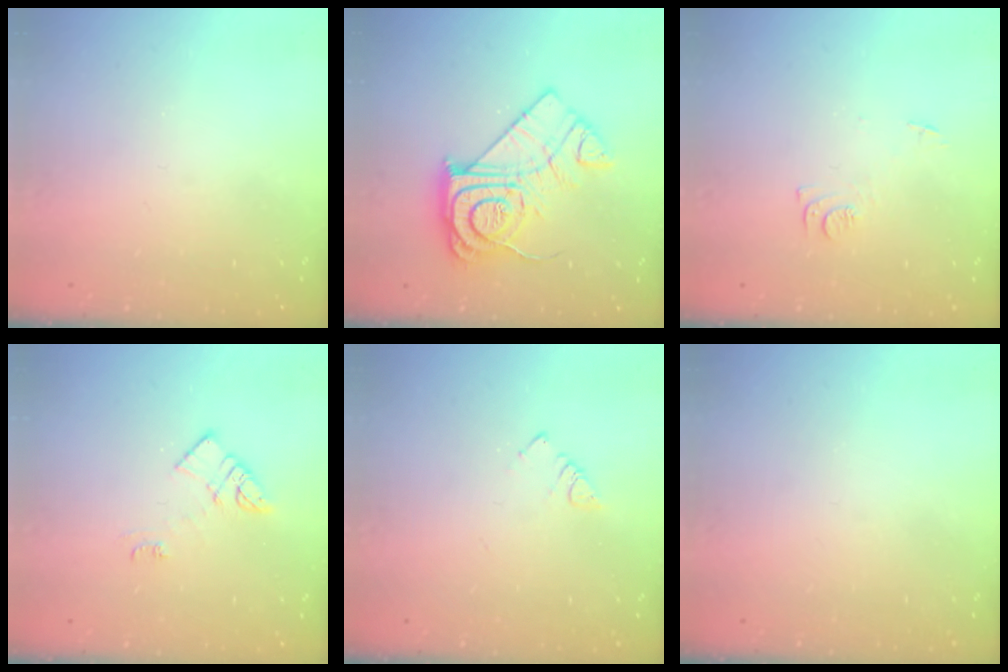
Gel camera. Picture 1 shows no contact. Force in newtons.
{"total": 16.2, "press": 16.1, "slide": 1.5}
{"total": 7.0, "press": 7.0, "slide": 0.7}
{"total": 7.5, "press": 7.5, "slide": 0.6}
{"total": 2.4, "press": 2.4, "slide": 0.4}
{"total": 0.0}